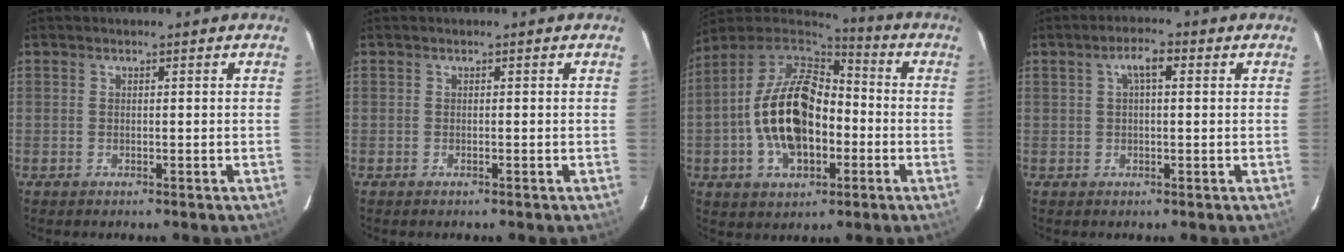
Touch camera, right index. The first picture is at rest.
{"total": 0.0}
{"total": 18.2, "force": [-3.3, 10.6, 14.4], "torque": [-0.287, 0.013, -0.057]}
{"total": 3.7, "force": [1.2, 1.2, 3.4], "torque": [-0.063, 0.013, 0.021]}